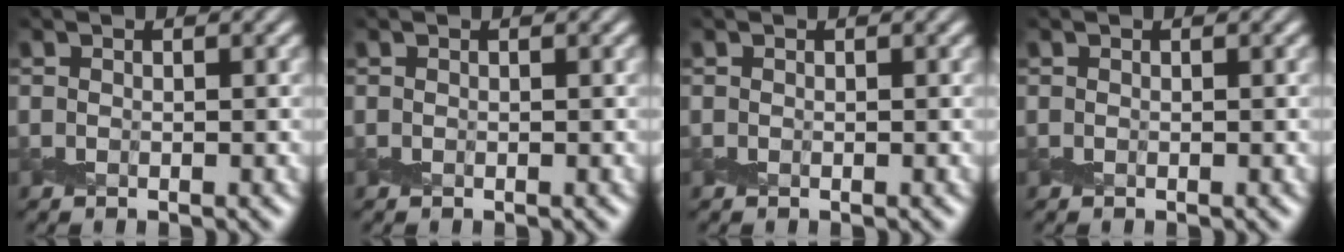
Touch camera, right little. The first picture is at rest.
{"total": 0.0}
{"total": 0.0}
{"total": 0.0}